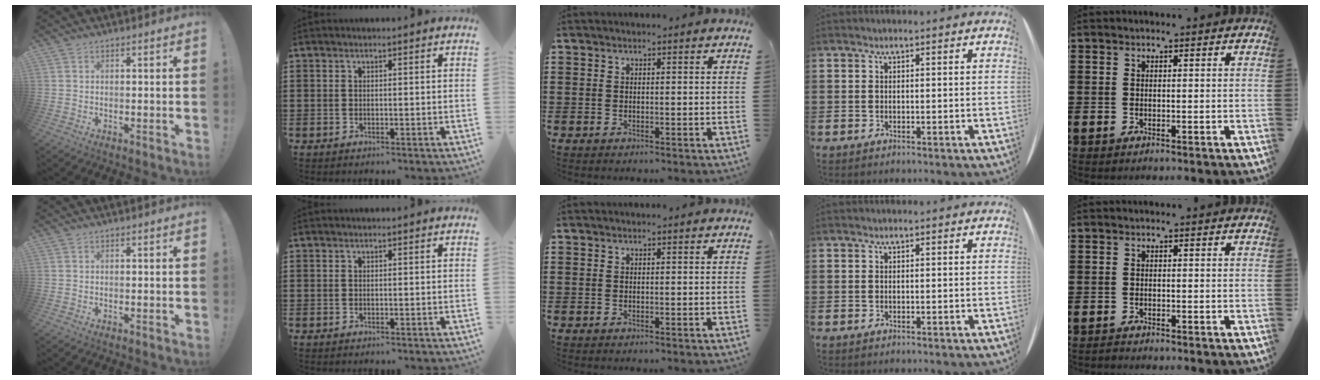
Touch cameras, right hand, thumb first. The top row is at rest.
{}